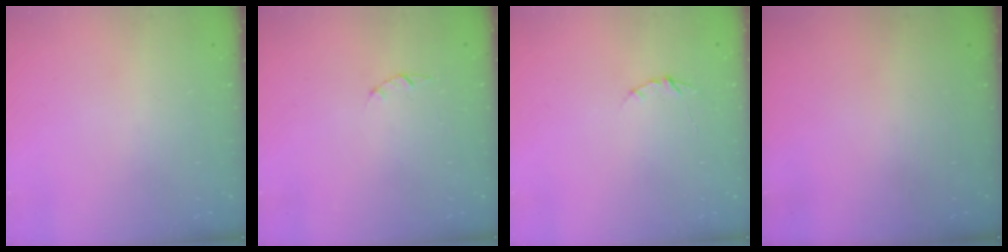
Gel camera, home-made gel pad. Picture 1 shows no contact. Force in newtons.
{"total": 1.4, "press": 1.4, "slide": 0.3}
{"total": 3.9, "press": 3.9, "slide": 0.5}
{"total": 0.0}